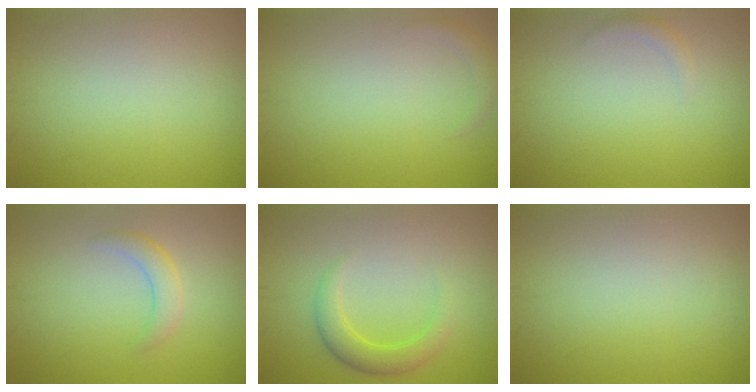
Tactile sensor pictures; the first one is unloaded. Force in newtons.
{"total": 1.1, "press": 1.1, "slide": 0.1}
{"total": 1.0, "press": 1.0, "slide": 0.0}
{"total": 2.2, "press": 2.2, "slide": 0.2}
{"total": 2.8, "press": 2.8, "slide": 0.1}
{"total": 0.0}